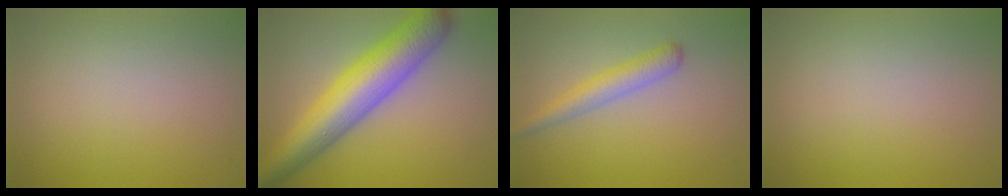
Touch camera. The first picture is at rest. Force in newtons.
{"total": 9.3, "press": 9.3, "slide": 0.3}
{"total": 2.7, "press": 2.7, "slide": 0.0}
{"total": 0.0}